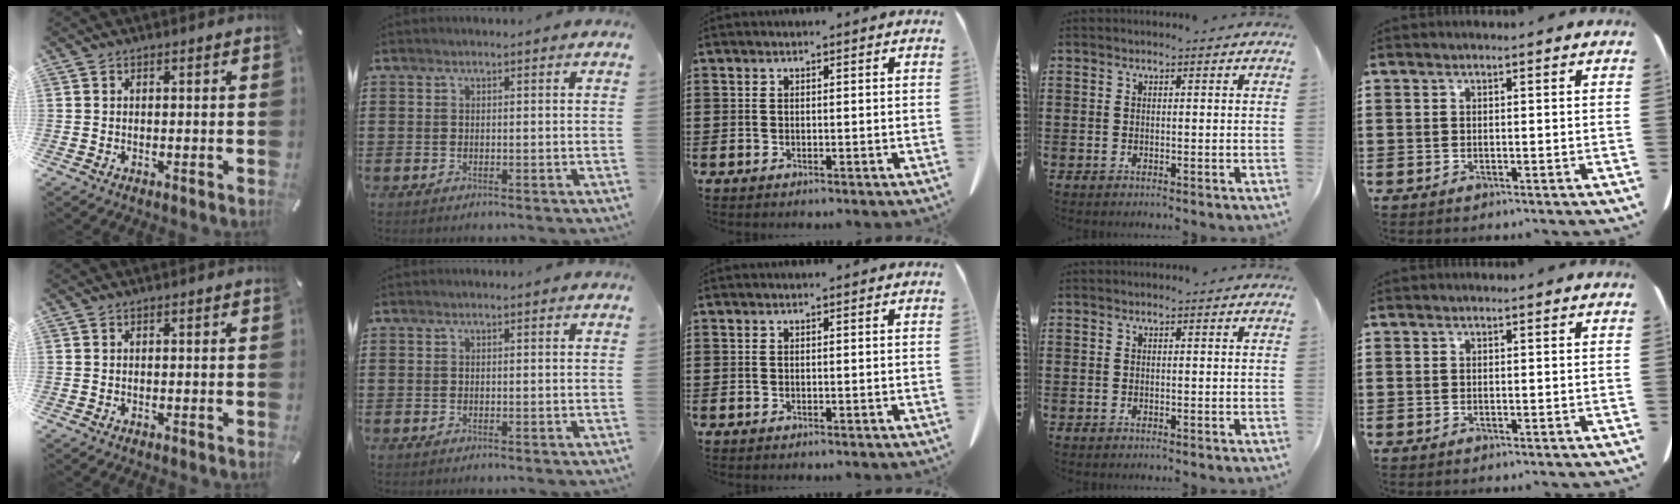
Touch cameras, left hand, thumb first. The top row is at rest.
{}